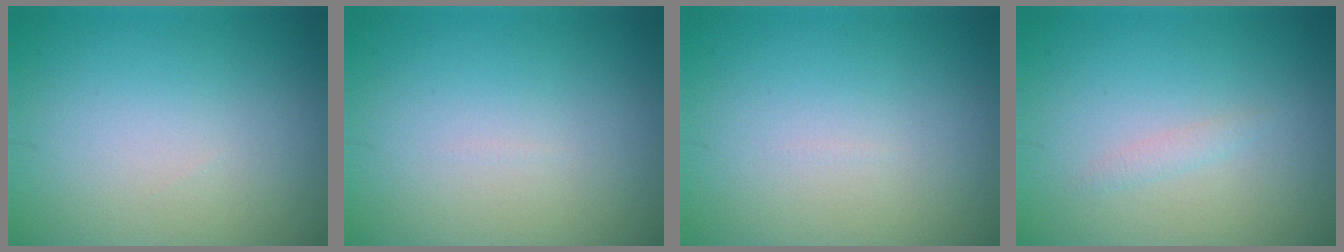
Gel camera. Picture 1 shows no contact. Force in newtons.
{"total": 0.0}
{"total": 0.0}
{"total": 0.8, "press": 0.8, "slide": 0.0}